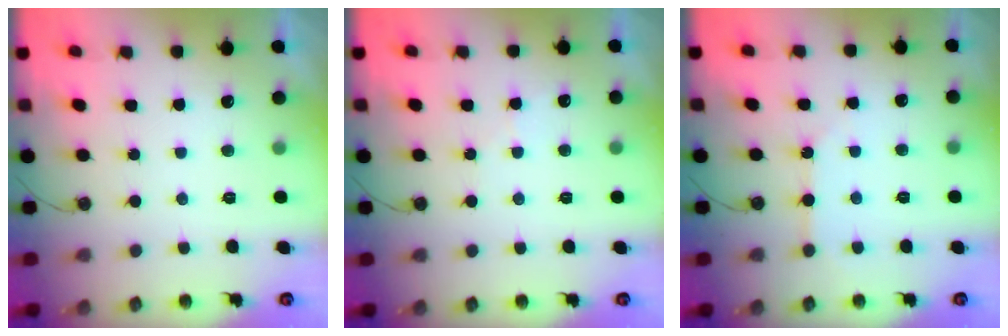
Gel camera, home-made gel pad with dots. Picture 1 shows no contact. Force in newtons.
{"total": 6.1, "press": 6.0, "slide": 0.9}
{"total": 3.1, "press": 3.1, "slide": 0.4}